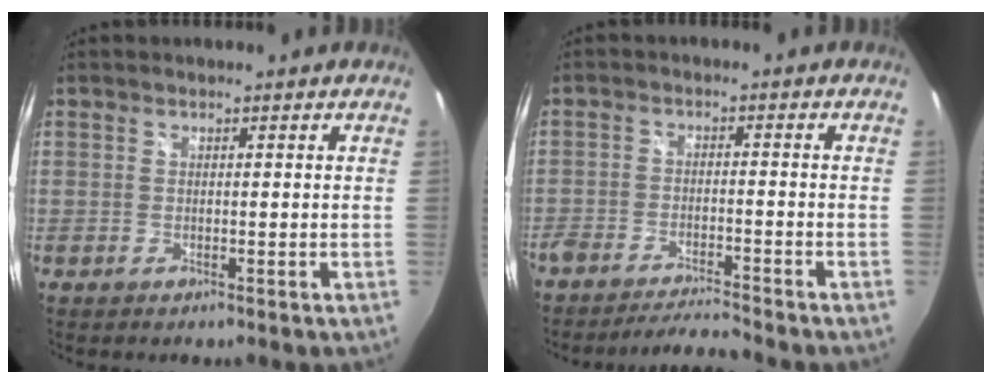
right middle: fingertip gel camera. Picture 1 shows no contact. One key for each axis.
{"total": 7.6, "fx": -7.3, "fy": -0.1, "fz": 2.2, "tx": -0.059, "ty": -0.003, "tz": -0.124}